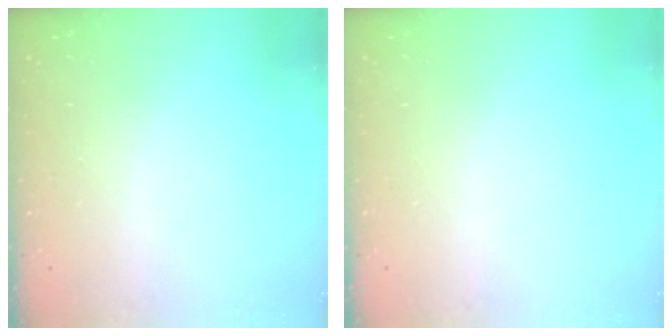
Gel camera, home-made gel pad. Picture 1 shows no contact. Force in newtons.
{"total": 0.0}